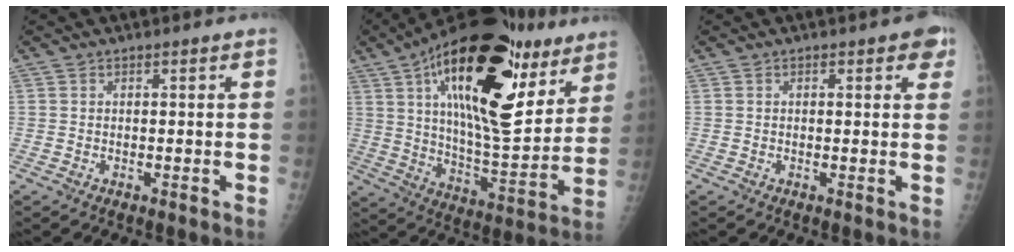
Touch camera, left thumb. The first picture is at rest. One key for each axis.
{"total": 33.4, "fx": 16.3, "fy": 13.8, "fz": 25.8, "tx": -0.385, "ty": -0.031, "tz": 0.261}
{"total": 3.5, "fx": 1.5, "fy": 1.5, "fz": 2.8, "tx": -0.018, "ty": -0.002, "tz": 0.010}